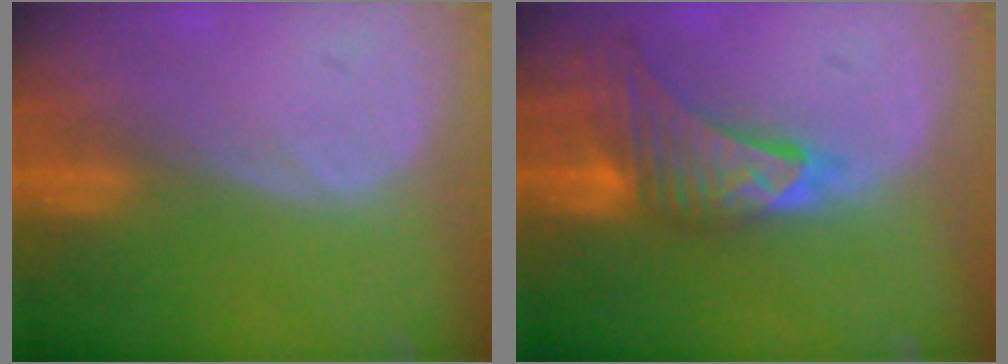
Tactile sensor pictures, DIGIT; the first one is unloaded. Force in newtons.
{"total": 9.2, "press": 8.3, "slide": 3.9}